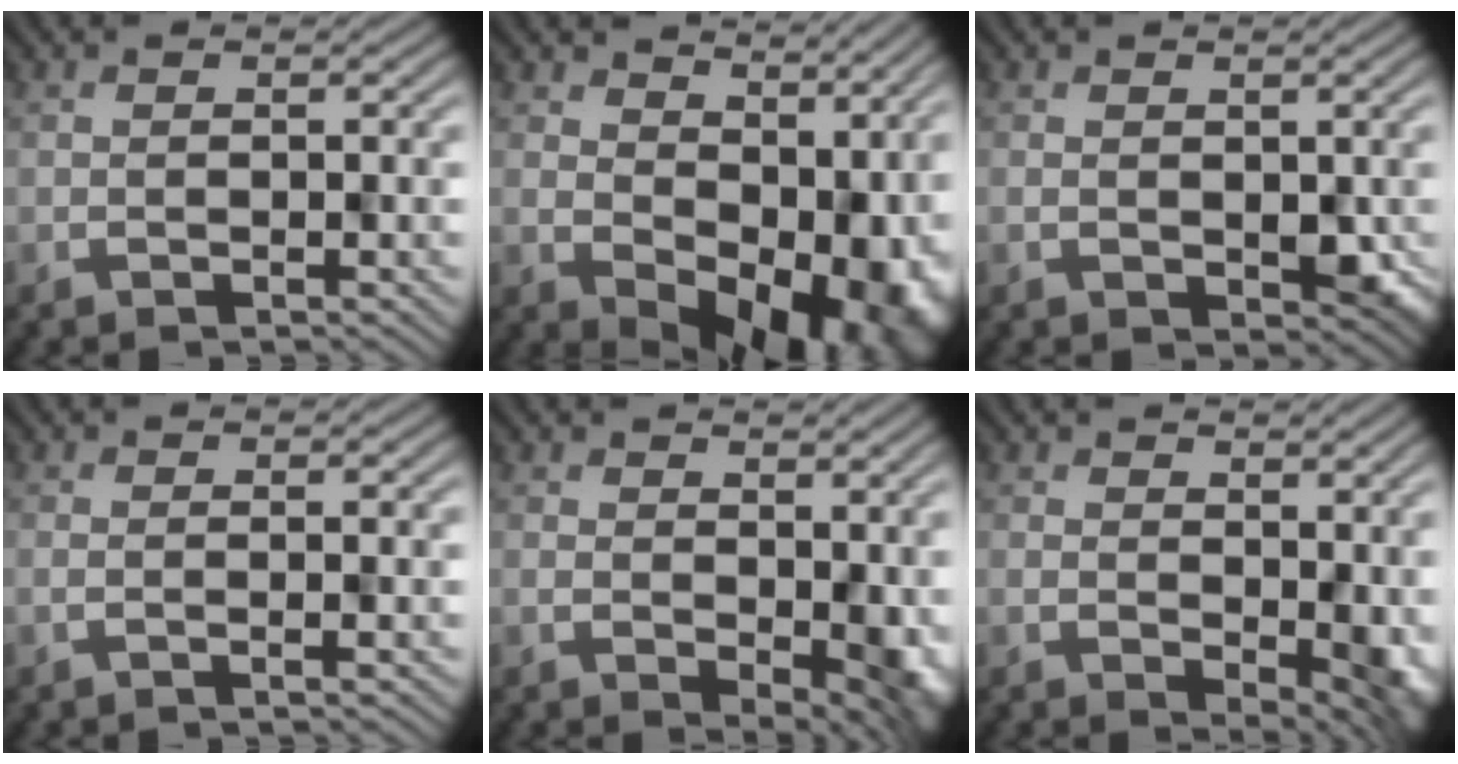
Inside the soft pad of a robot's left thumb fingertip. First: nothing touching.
{"total": 13.6, "force": [1.5, 8.7, 10.4], "torque": [-0.134, -0.032, 0.056]}
{"total": 3.4, "force": [-0.8, 2.2, 2.6], "torque": [-0.039, -0.001, 0.007]}
{"total": 1.0, "force": [-0.4, 0.1, 0.9], "torque": [-0.005, 0.006, -0.018]}
{"total": 6.0, "force": [-0.5, 3.2, 5.0], "torque": [-0.073, -0.021, 0.014]}
{"total": 5.5, "force": [-0.4, 2.9, 4.7], "torque": [-0.068, -0.020, 0.016]}